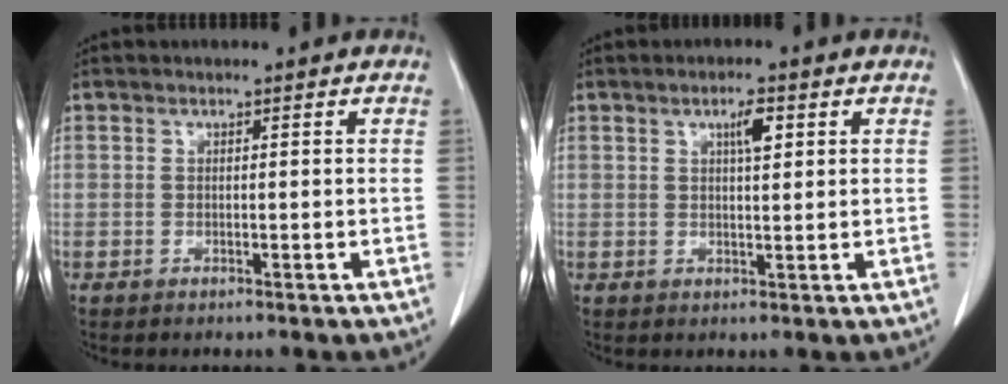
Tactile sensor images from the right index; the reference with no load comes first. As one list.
[{"total": 3.2, "force": [1.3, 0.6, 2.8], "torque": [-0.048, 0.001, 0.021]}]